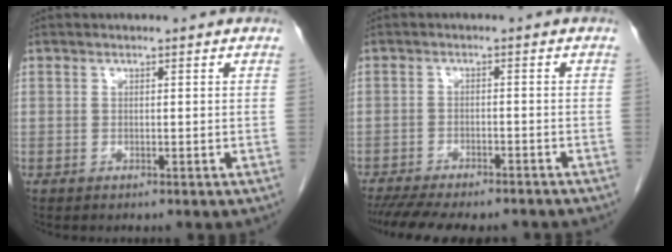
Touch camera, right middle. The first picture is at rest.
{"total": 14.1, "force": [-12.1, 3.4, 6.3], "torque": [-0.122, -0.014, -0.167]}